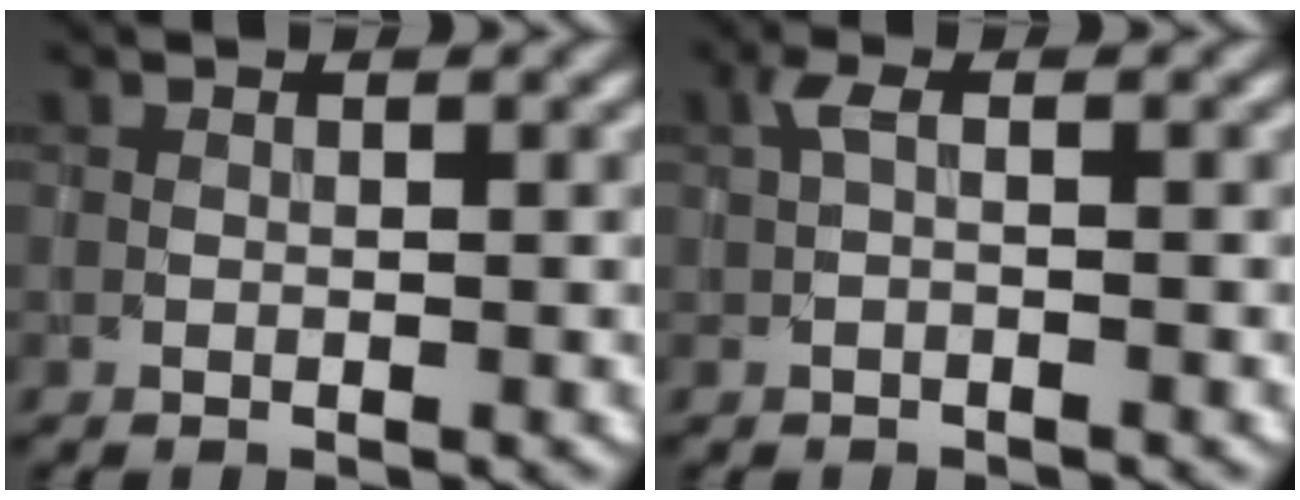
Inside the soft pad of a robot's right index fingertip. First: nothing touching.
{"total": 1.3, "force": [0.1, 0.4, 1.3], "torque": [-0.030, 0.002, -0.001]}